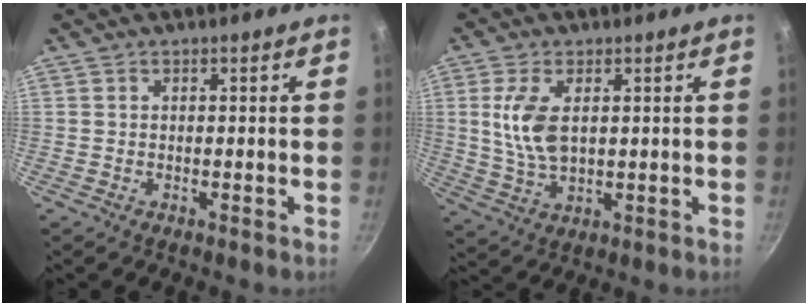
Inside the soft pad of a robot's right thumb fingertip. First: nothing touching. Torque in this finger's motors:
{"motor_torque": [-0.54, 0.87, 0.50, 0.81, 0.04]}